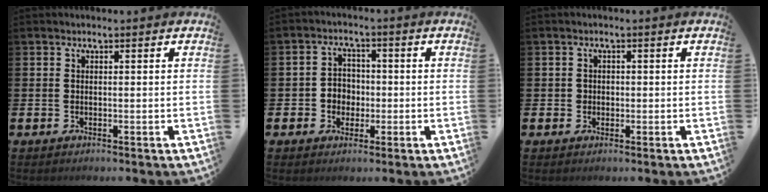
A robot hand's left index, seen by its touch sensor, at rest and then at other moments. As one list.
[{"total": 3.4, "force": [-0.4, 3.2, 1.0], "torque": [-0.015, 0.001, -0.016]}, {"total": 1.2, "force": [0.0, 1.2, 0.2], "torque": [0.009, 0.001, -0.006]}]